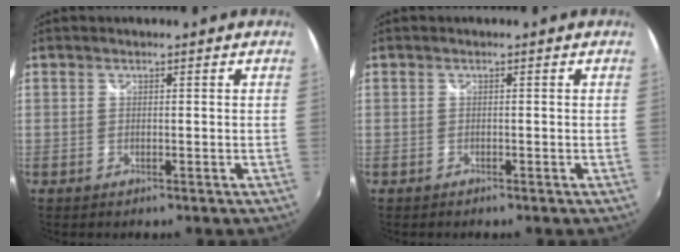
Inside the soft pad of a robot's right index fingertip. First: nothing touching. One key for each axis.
{"total": 0.5, "fx": -0.5, "fy": 0.2, "fz": 0.1, "tx": -0.005, "ty": -0.003, "tz": -0.009}